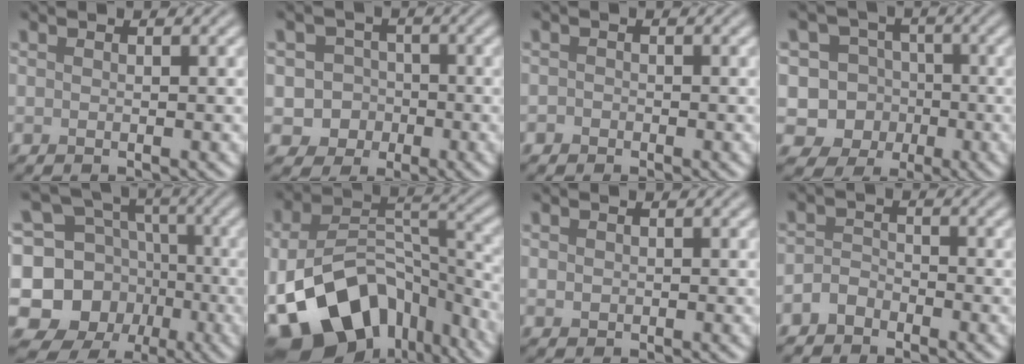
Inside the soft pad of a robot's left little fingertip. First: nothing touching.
{"total": 4.6, "force": [-1.2, 4.4, 0.8], "torque": [0.010, 0.005, -0.037]}
{"total": 0.6, "force": [-0.4, 0.5, 0.0], "torque": [0.002, 0.000, -0.009]}
{"total": 10.1, "force": [-2.1, 9.7, 2.1], "torque": [-0.043, 0.017, -0.060]}
{"total": 11.1, "force": [-2.1, 10.2, 4.1], "torque": [-0.089, -0.012, -0.047]}
{"total": 14.2, "force": [-7.3, 8.9, 8.3], "torque": [-0.169, -0.012, -0.111]}
{"total": 0.6, "force": [0.1, 0.6, 0.2], "torque": [-0.002, -0.004, 0.001]}
{"total": 1.7, "force": [-1.3, 1.0, 0.4], "torque": [-0.008, 0.008, -0.031]}